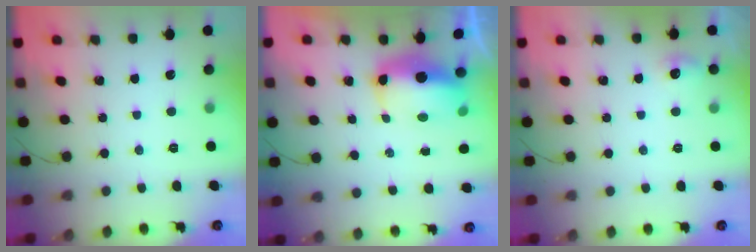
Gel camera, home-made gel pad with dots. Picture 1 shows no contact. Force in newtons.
{"total": 9.1, "press": 9.0, "slide": 0.9}
{"total": 7.5, "press": 5.3, "slide": 5.3}